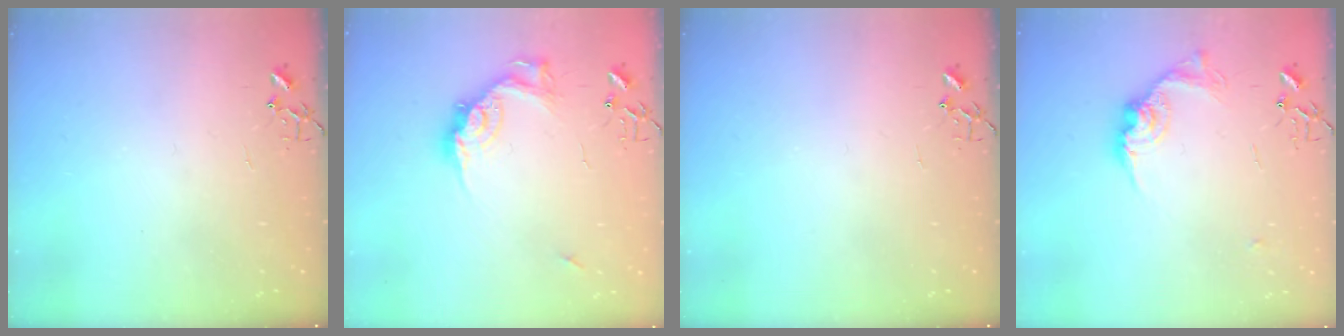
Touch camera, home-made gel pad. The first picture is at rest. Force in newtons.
{"total": 14.5, "press": 14.5, "slide": 1.2}
{"total": 0.0}
{"total": 13.4, "press": 13.3, "slide": 0.8}